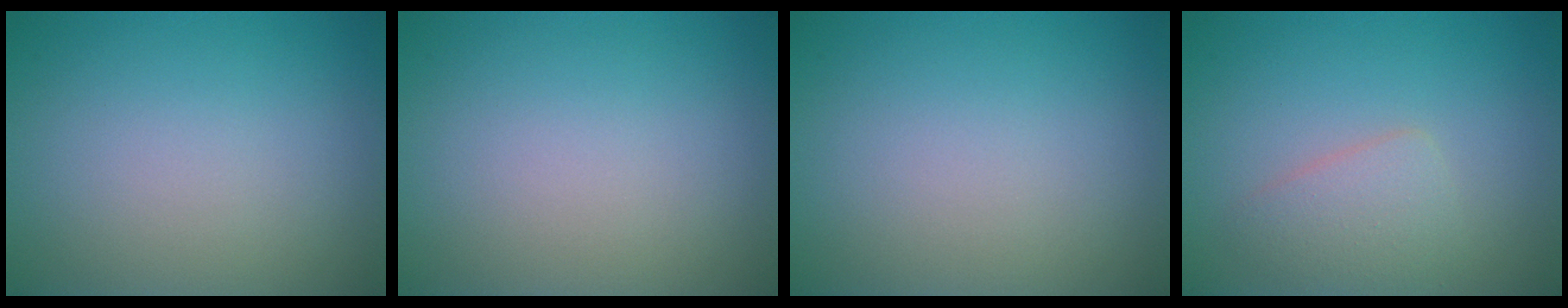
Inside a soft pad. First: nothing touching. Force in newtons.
{"total": 0.0}
{"total": 0.0}
{"total": 2.4, "press": 2.4, "slide": 0.1}